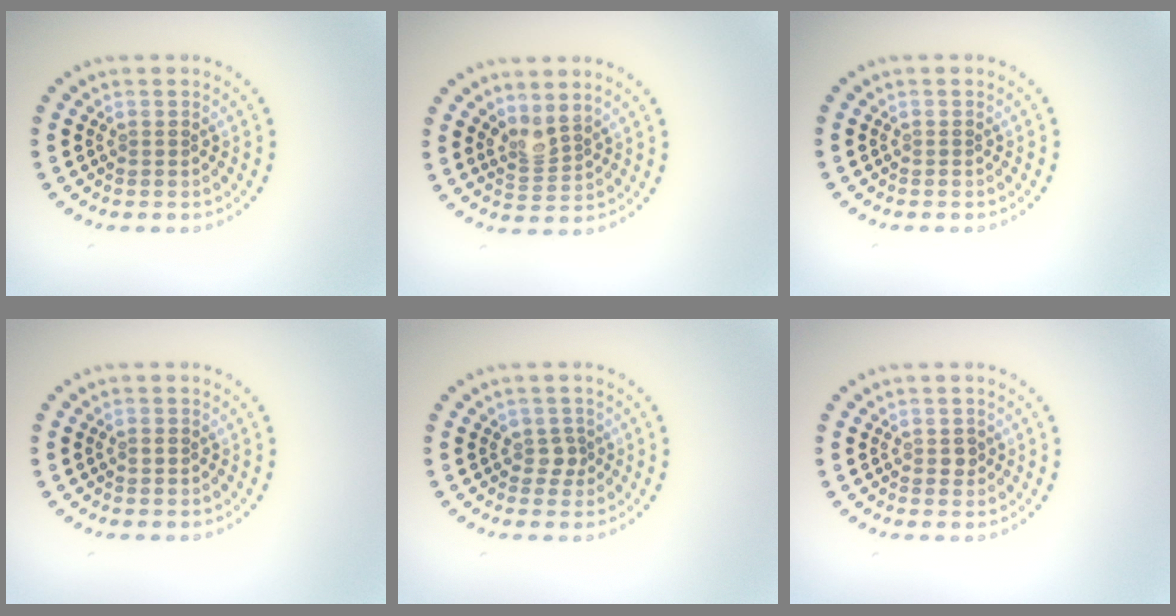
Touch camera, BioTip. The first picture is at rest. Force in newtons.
{"total": 2.2, "press": 1.6, "slide": 1.4}
{"total": 0.0}
{"total": 0.8, "press": 0.8, "slide": 0.2}
{"total": 1.3, "press": 1.0, "slide": 0.8}
{"total": 0.8, "press": 0.8, "slide": 0.2}